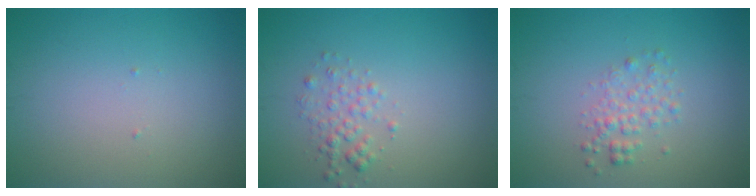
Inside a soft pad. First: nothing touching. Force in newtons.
{"total": 1.7, "press": 1.7, "slide": 0.1}
{"total": 1.9, "press": 1.9, "slide": 0.1}